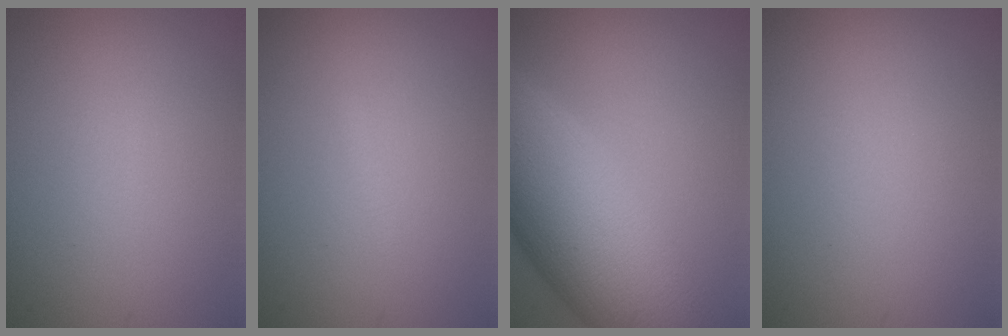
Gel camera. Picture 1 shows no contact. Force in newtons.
{"total": 0.5, "press": 0.5, "slide": 0.1}
{"total": 13.7, "press": 13.7, "slide": 0.3}
{"total": 0.0}